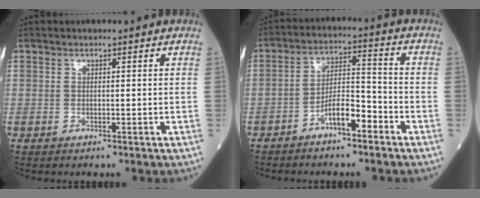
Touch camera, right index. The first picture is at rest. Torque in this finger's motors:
{"motor_torque": [0.19, -0.05, 0.13, 0.08]}